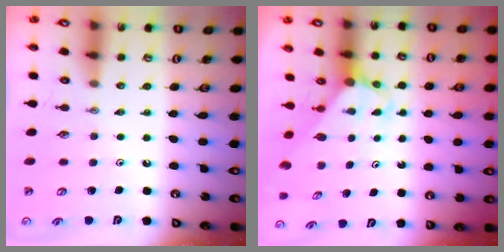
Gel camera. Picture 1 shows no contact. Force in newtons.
{"total": 3.2, "press": 3.2, "slide": 0.2}